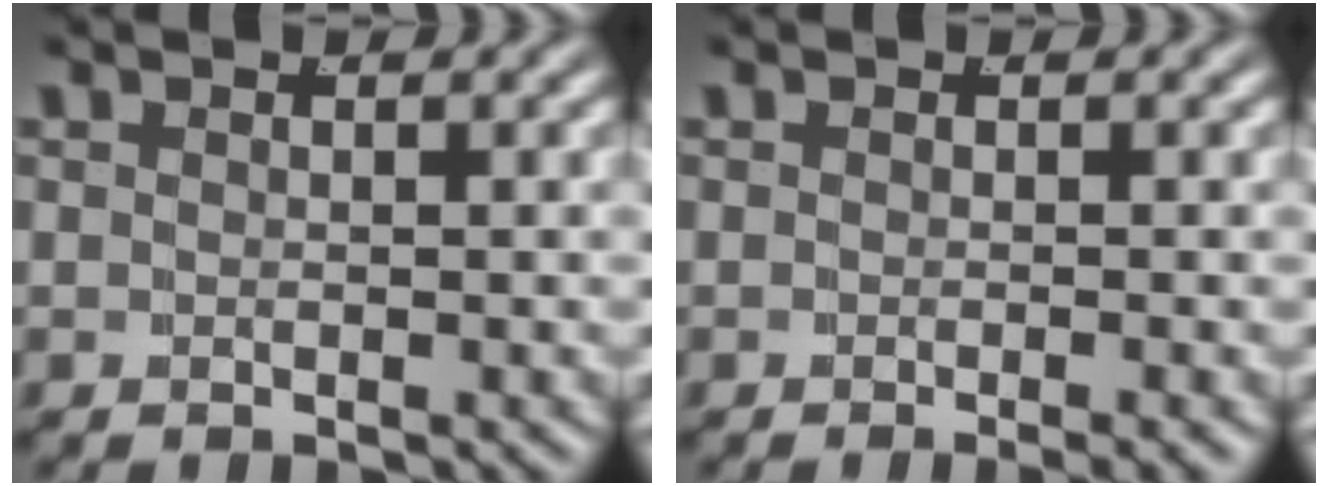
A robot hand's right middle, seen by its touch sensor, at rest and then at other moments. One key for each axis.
{"total": 1.3, "fx": -1.0, "fy": -0.2, "fz": 0.9, "tx": -0.008, "ty": -0.001, "tz": -0.016}